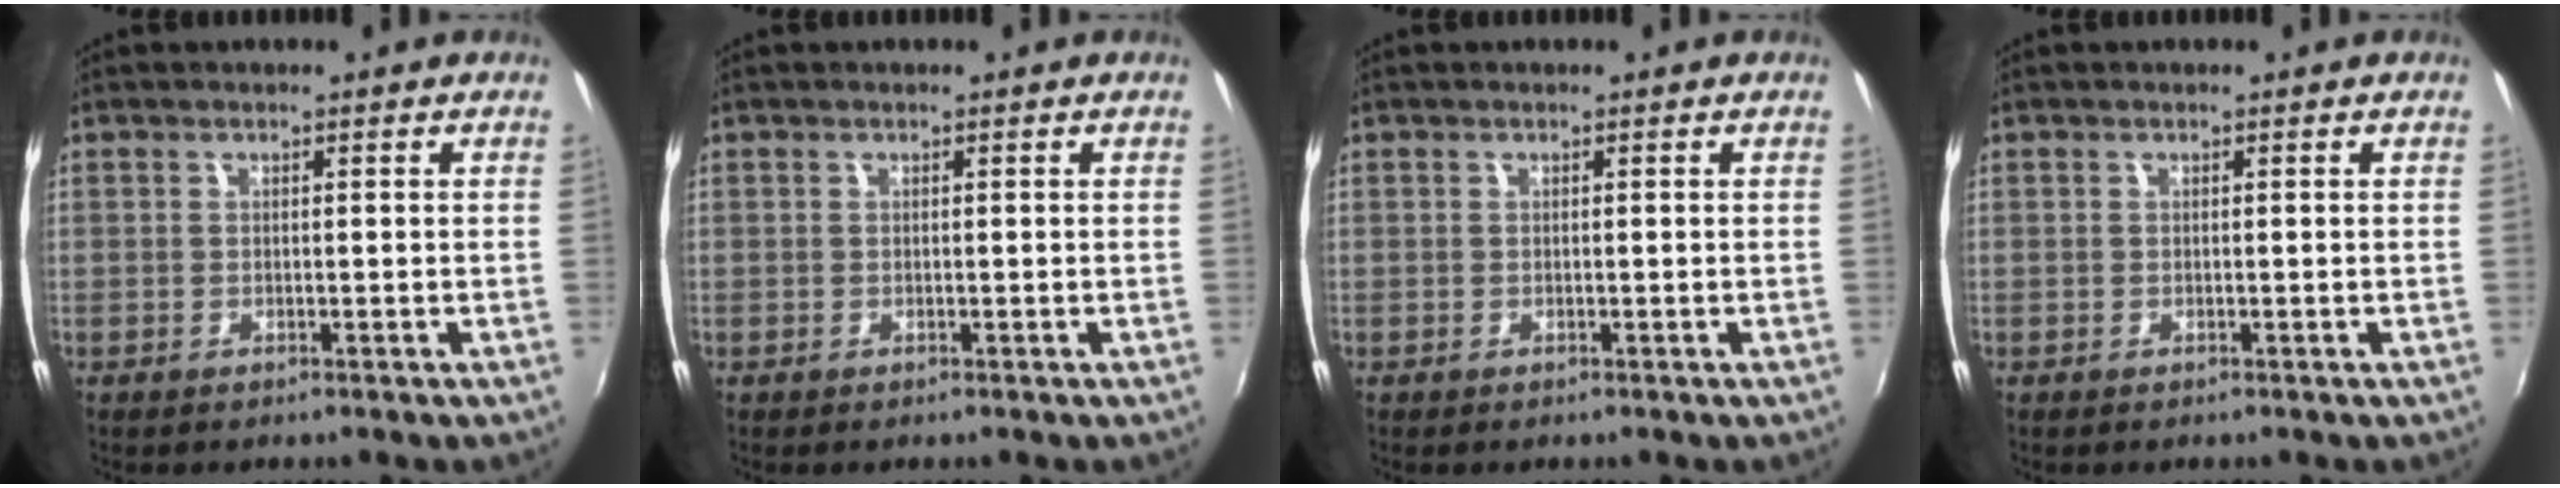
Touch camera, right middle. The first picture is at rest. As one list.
[{"total": 0.0}, {"total": 0.0}, {"total": 0.0}]